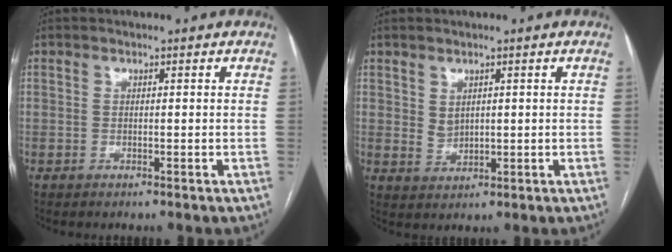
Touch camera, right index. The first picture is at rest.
{"total": 2.4, "force": [0.9, 1.7, 1.4], "torque": [-0.029, 0.000, 0.027]}